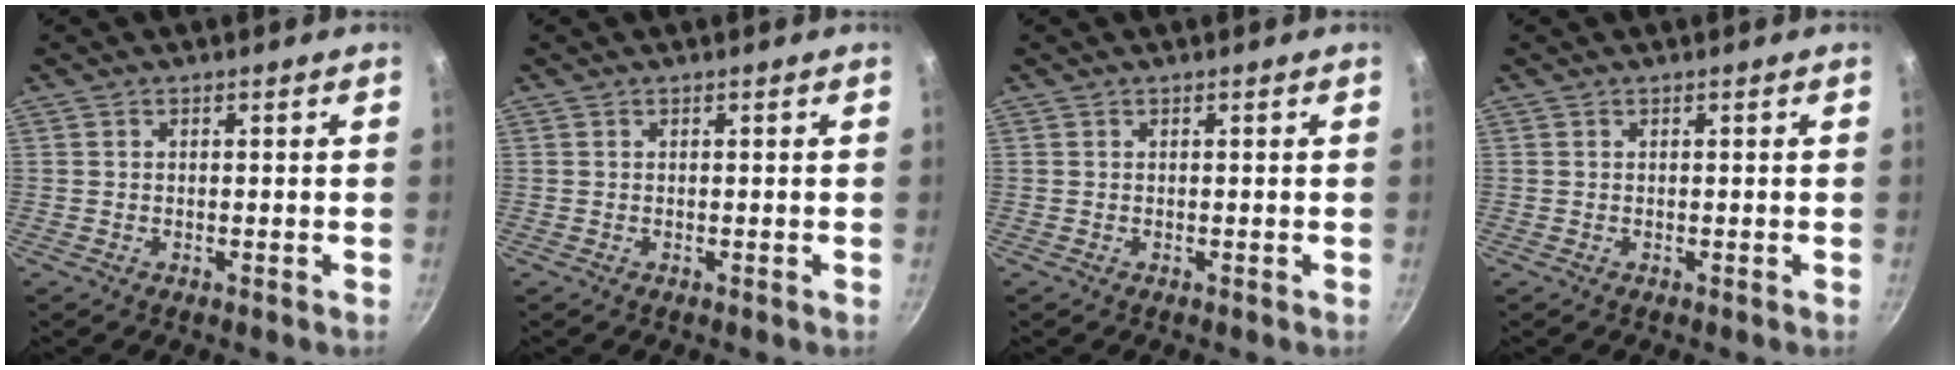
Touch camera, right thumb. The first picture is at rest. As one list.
[{"total": 0.0}, {"total": 0.0}, {"total": 0.0}]